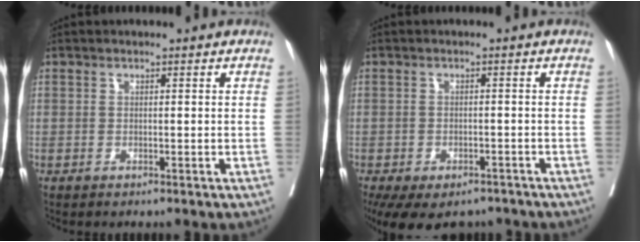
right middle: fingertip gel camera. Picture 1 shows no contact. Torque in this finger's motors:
{"motor_torque": [1.12, -1.02, 0.18, 0.09]}